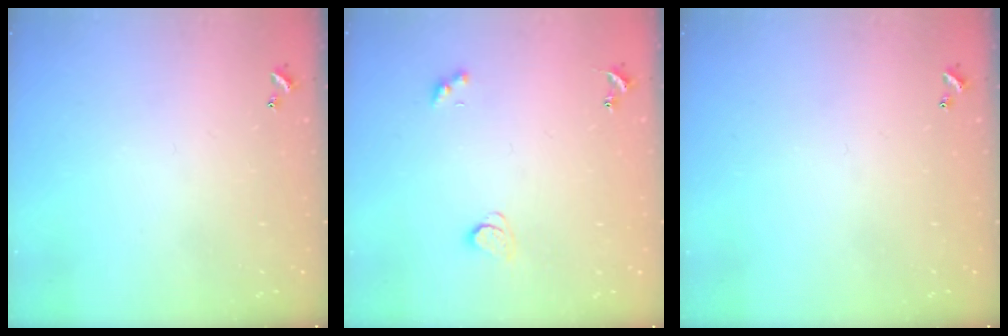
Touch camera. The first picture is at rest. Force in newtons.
{"total": 2.2, "press": 2.2, "slide": 0.5}
{"total": 0.0}